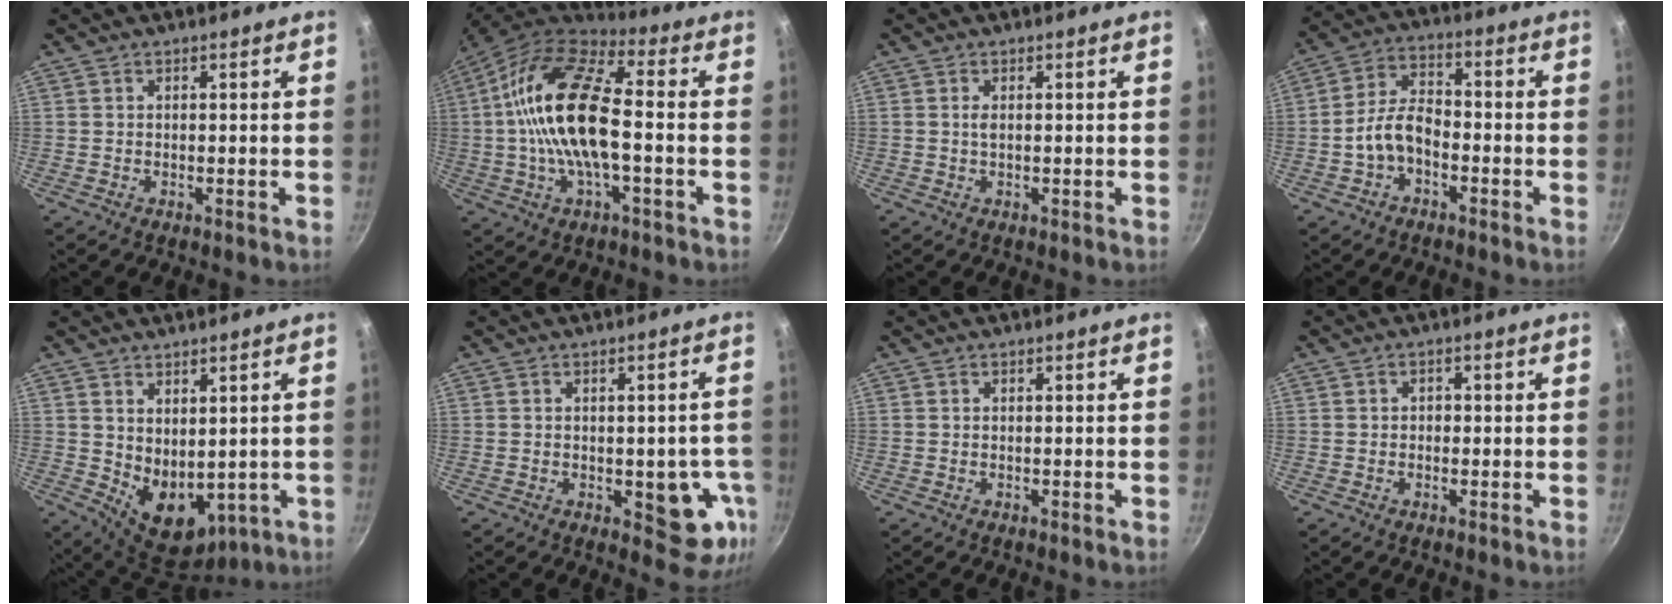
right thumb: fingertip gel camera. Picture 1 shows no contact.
{"total": 19.1, "force": [-0.6, 8.1, 17.3], "torque": [-0.322, 0.035, -0.028]}
{"total": 0.9, "force": [0.1, 0.5, 0.8], "torque": [-0.015, 0.001, 0.002]}
{"total": 7.8, "force": [-2.8, 4.8, 5.5], "torque": [-0.088, 0.043, -0.059]}
{"total": 10.3, "force": [1.3, 6.8, 7.6], "torque": [-0.092, -0.034, 0.048]}
{"total": 9.1, "force": [-2.1, 4.7, 7.5], "torque": [-0.041, 0.002, -0.024]}
{"total": 0.0}
{"total": 1.2, "force": [-0.2, 1.0, 0.6], "torque": [-0.007, 0.004, -0.005]}